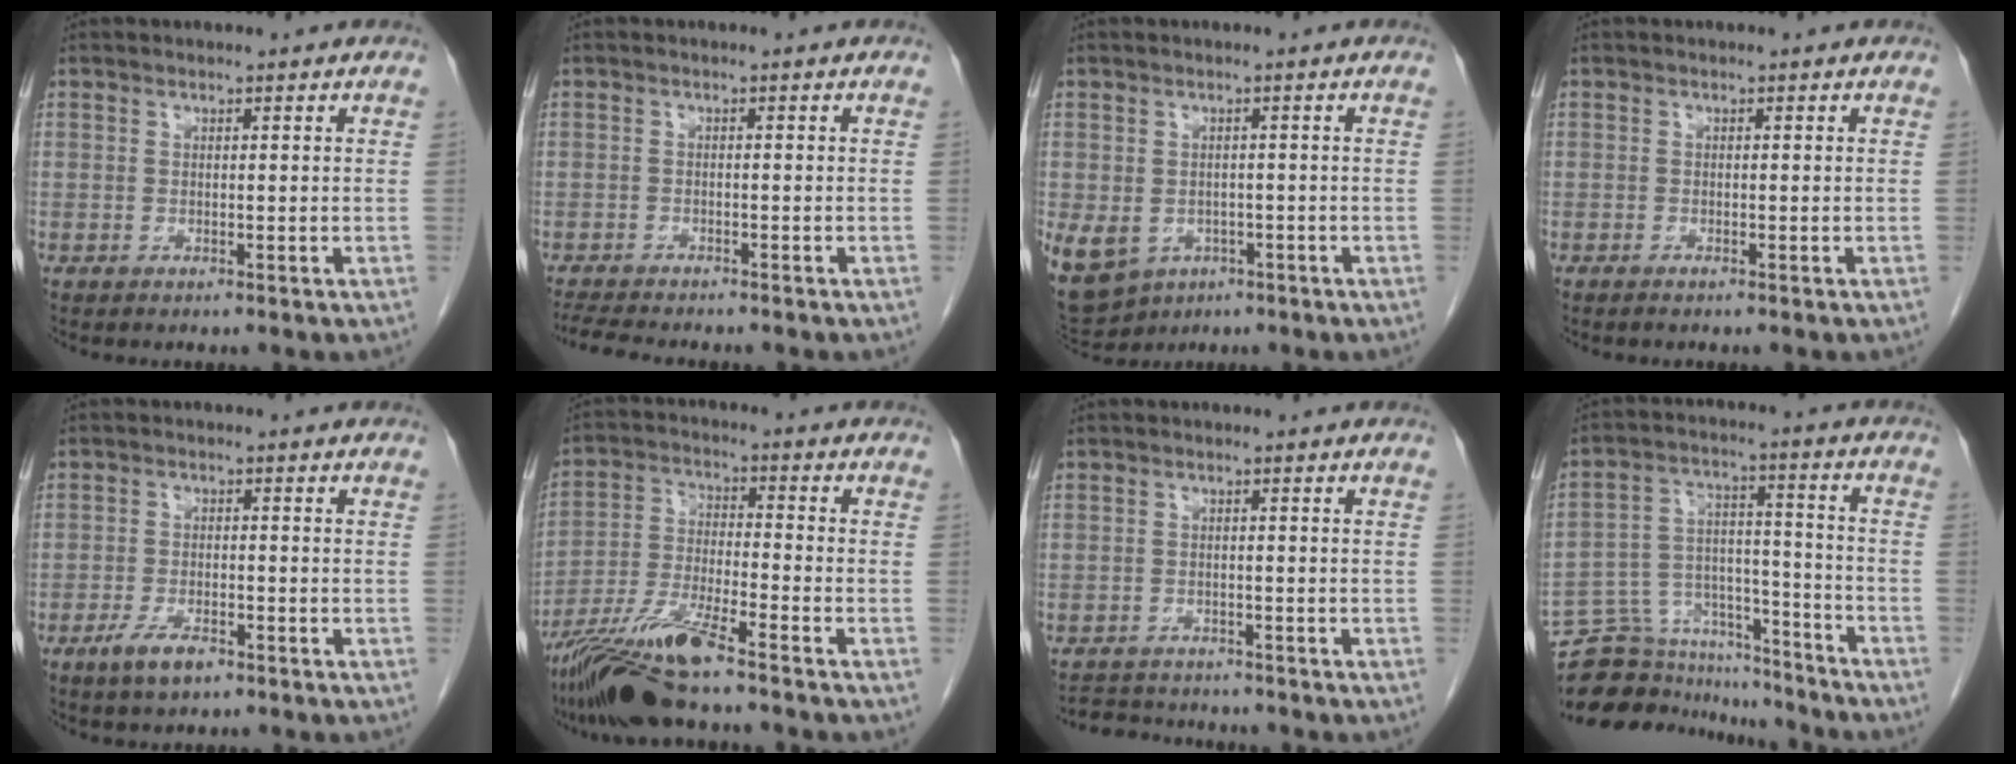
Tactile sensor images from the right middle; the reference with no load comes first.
{"total": 6.9, "force": [-6.2, 0.9, 2.9], "torque": [-0.046, -0.013, -0.098]}
{"total": 16.0, "force": [-7.1, 12.6, 6.8], "torque": [-0.207, -0.008, -0.091]}
{"total": 0.6, "force": [-0.5, 0.0, 0.3], "torque": [-0.011, -0.001, -0.008]}
{"total": 4.3, "force": [-2.8, 1.5, 2.9], "torque": [-0.062, -0.002, -0.046]}
{"total": 11.3, "force": [-8.8, 0.3, 7.0], "torque": [-0.146, -0.022, -0.164]}
{"total": 5.8, "force": [-5.6, 1.6, 0.6], "torque": [-0.009, 0.001, -0.084]}
{"total": 15.6, "force": [-14.5, 5.2, 2.8], "torque": [-0.053, 0.054, -0.231]}